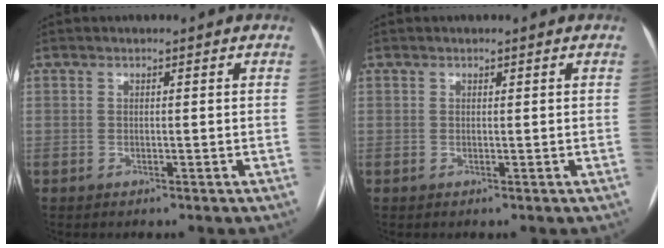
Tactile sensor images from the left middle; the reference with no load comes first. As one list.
[{"total": 0.0}]